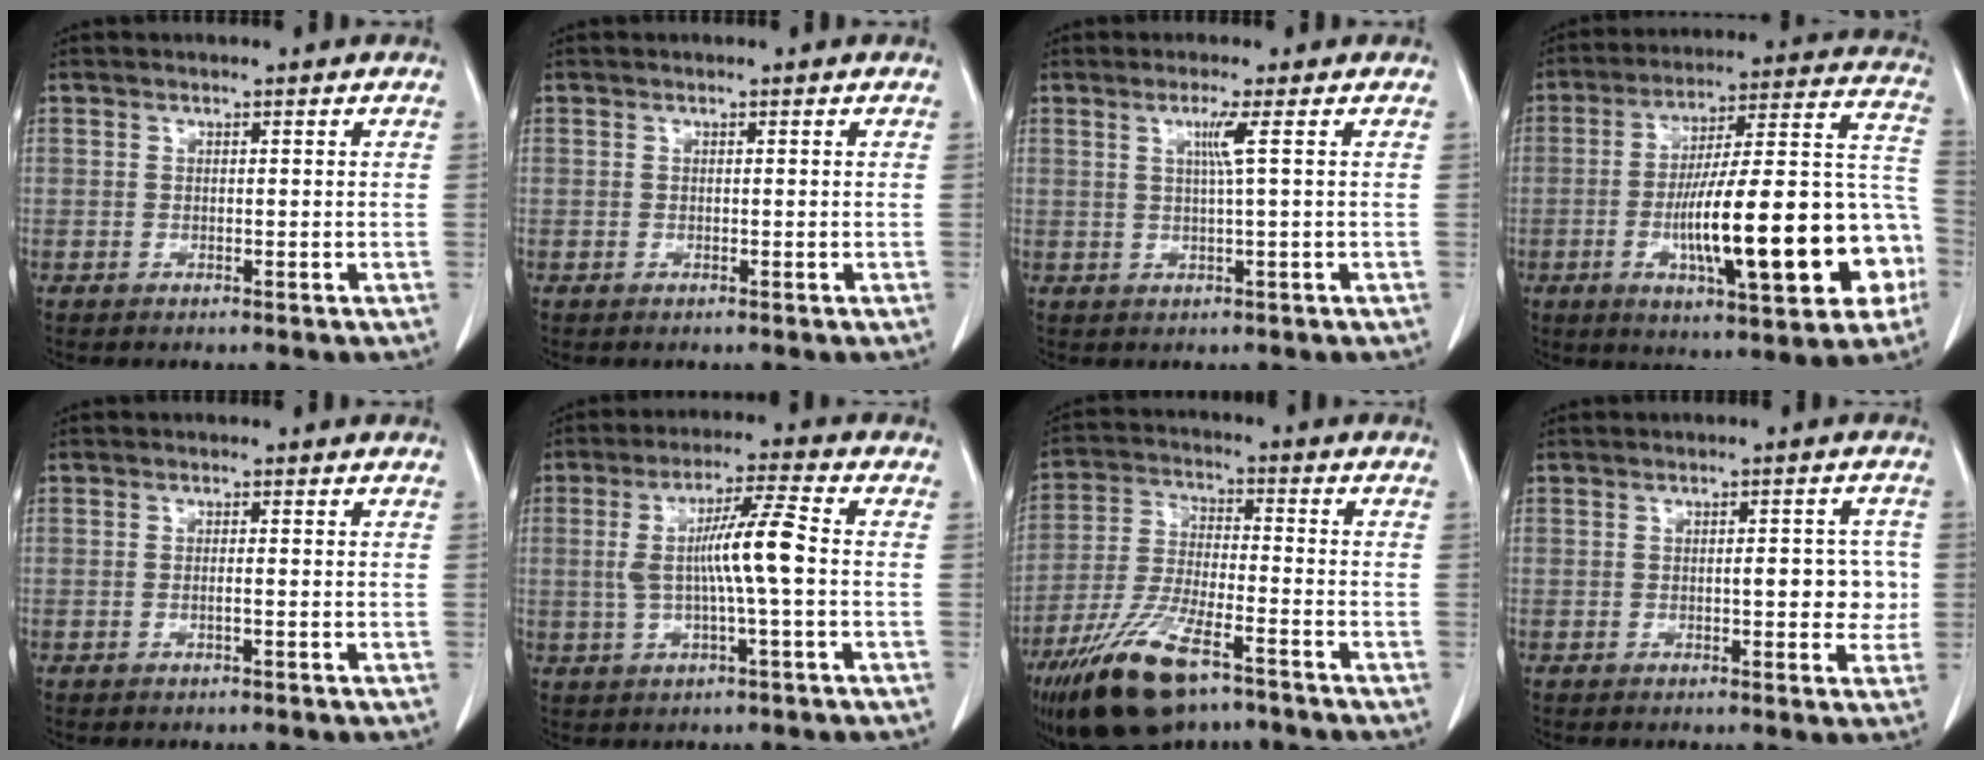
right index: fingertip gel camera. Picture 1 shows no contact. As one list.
[{"total": 0.0}, {"total": 2.8, "force": [0.8, -0.9, 2.5], "torque": [-0.051, -0.002, 0.018]}, {"total": 24.9, "force": [-6.9, 4.5, 23.5], "torque": [-0.308, 0.023, -0.094]}, {"total": 0.7, "force": [-0.3, 0.0, 0.6], "torque": [-0.013, 0.001, -0.004]}, {"total": 8.6, "force": [-0.1, 0.2, 8.6], "torque": [-0.164, 0.011, -0.004]}, {"total": 14.7, "force": [-9.6, 4.1, 10.3], "torque": [-0.213, -0.025, -0.174]}, {"total": 5.1, "force": [-0.1, 2.2, 4.6], "torque": [-0.052, 0.007, -0.002]}]